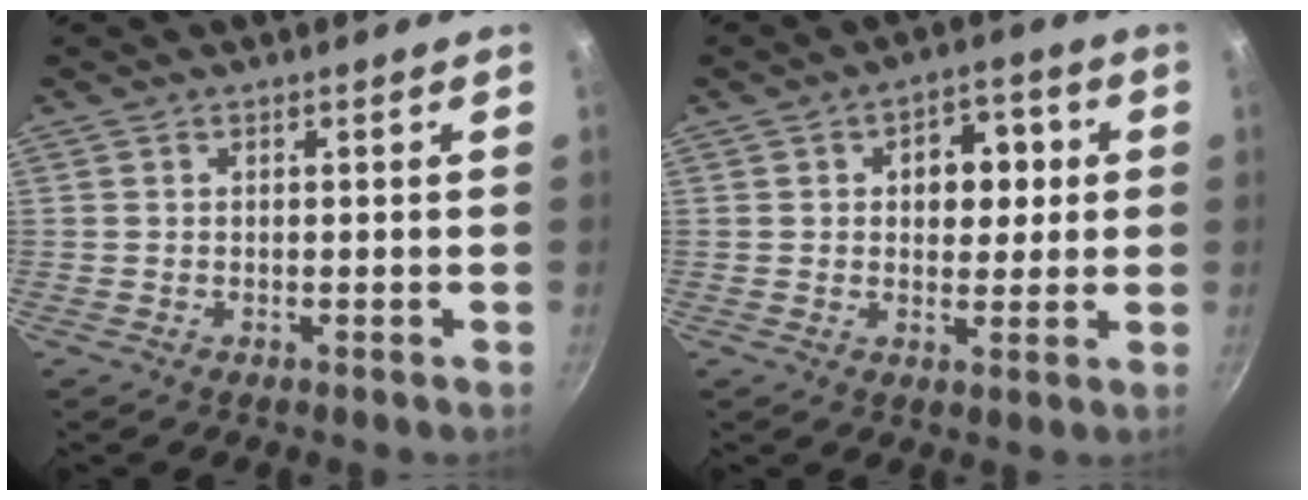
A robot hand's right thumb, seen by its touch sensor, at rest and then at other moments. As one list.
[{"total": 8.6, "force": [1.7, 6.0, 5.9], "torque": [-0.035, 0.004, 0.017]}]